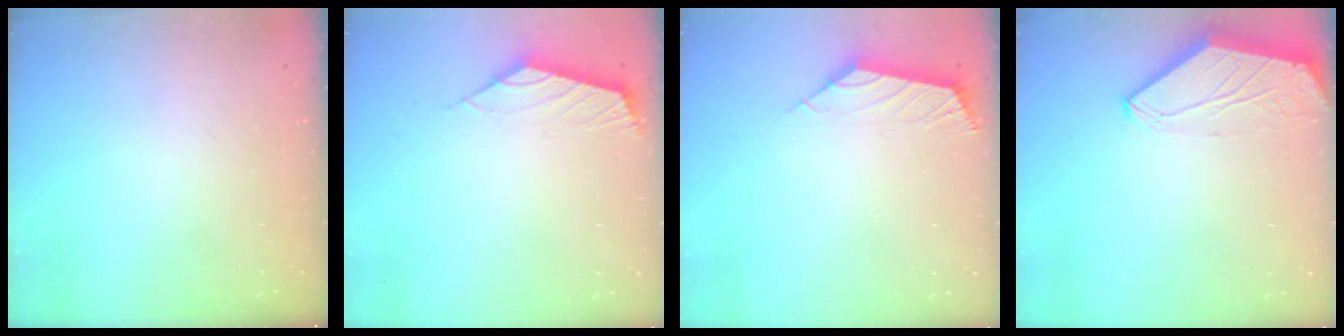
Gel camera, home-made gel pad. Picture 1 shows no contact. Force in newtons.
{"total": 2.6, "press": 2.5, "slide": 0.6}
{"total": 2.9, "press": 2.8, "slide": 0.7}
{"total": 0.0}